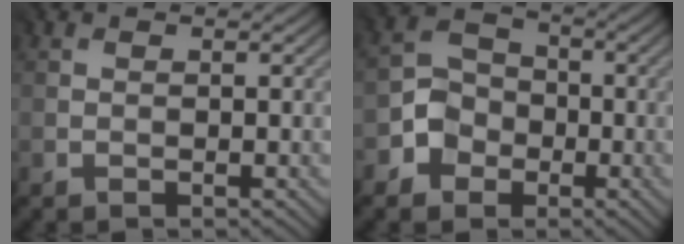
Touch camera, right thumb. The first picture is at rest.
{"total": 4.1, "force": [-2.3, 3.3, 0.4], "torque": [-0.005, 0.005, -0.054]}